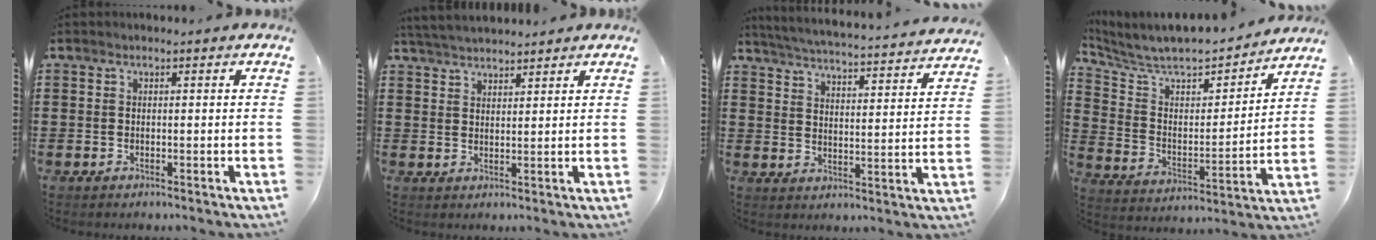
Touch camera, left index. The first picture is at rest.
{"total": 3.4, "force": [3.4, 0.2, 0.5], "torque": [-0.020, -0.005, 0.064]}
{"total": 4.2, "force": [4.0, -0.8, 0.8], "torque": [-0.038, -0.039, 0.062]}
{"total": 6.6, "force": [6.1, 1.9, 1.7], "torque": [-0.068, -0.050, 0.102]}